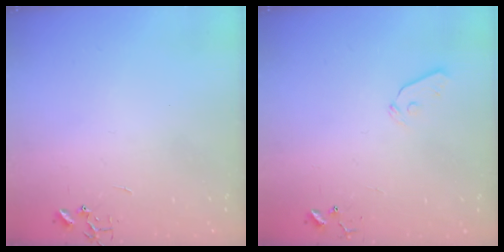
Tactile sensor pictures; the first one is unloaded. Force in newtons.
{"total": 4.4, "press": 4.3, "slide": 0.6}